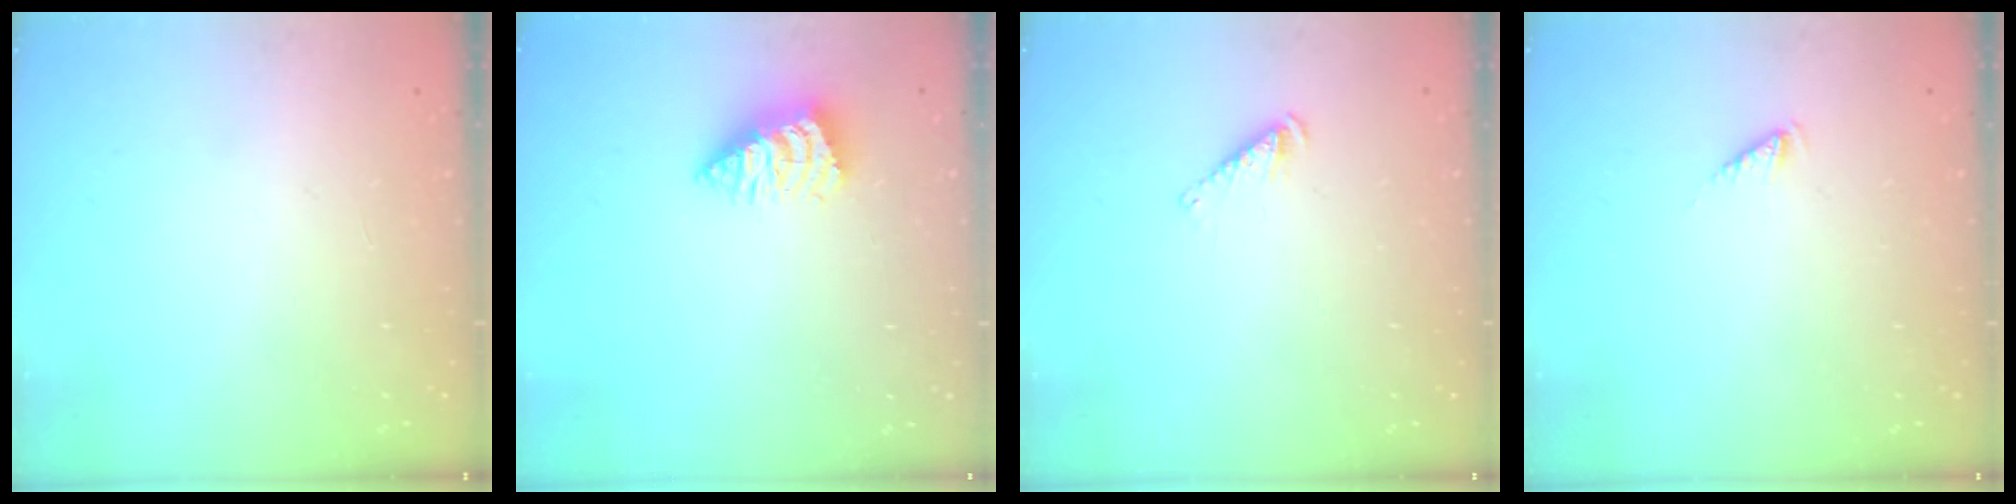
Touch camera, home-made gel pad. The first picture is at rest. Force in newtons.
{"total": 2.6, "press": 2.6, "slide": 0.1}
{"total": 2.9, "press": 2.9, "slide": 0.5}
{"total": 0.8, "press": 0.8, "slide": 0.2}